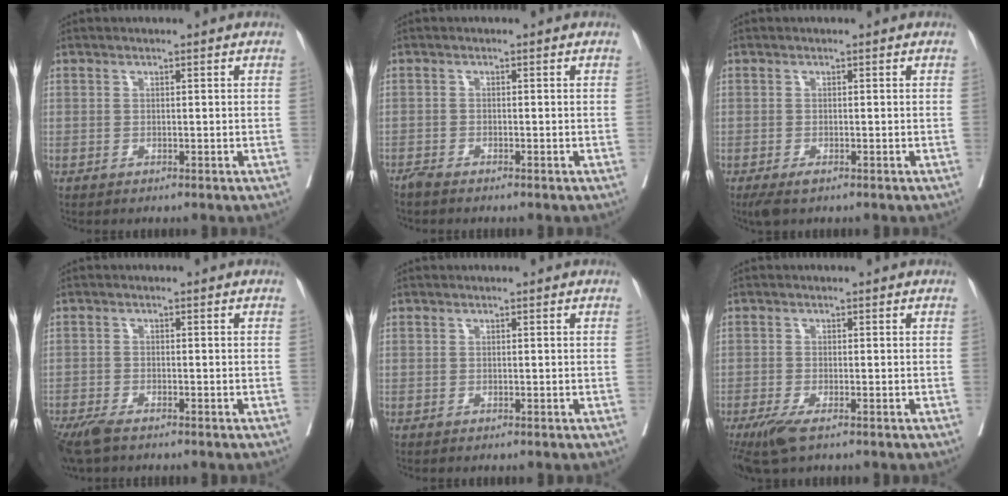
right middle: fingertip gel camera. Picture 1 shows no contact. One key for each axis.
{"total": 1.3, "fx": -1.2, "fy": 0.0, "fz": 0.4, "tx": -0.013, "ty": -0.003, "tz": -0.026}
{"total": 2.2, "fx": -1.4, "fy": 0.7, "fz": 1.6, "tx": -0.030, "ty": -0.007, "tz": -0.021}
{"total": 5.3, "fx": -4.0, "fy": 1.4, "fz": 3.1, "tx": -0.059, "ty": -0.013, "tz": -0.072}
{"total": 0.0}
{"total": 4.1, "fx": -2.6, "fy": 0.8, "fz": 3.0, "tx": -0.058, "ty": -0.011, "tz": -0.047}